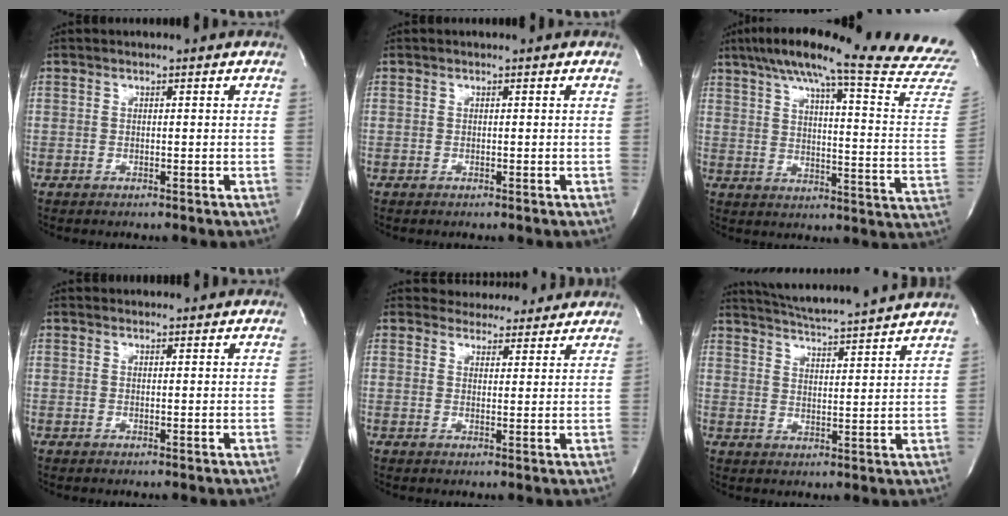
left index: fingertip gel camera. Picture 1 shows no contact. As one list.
[{"total": 0.0}, {"total": 29.3, "force": [26.0, -0.3, 13.6], "torque": [-0.196, -0.088, 0.317]}, {"total": 2.5, "force": [2.4, 0.7, 0.0], "torque": [-0.007, 0.011, 0.025]}, {"total": 7.0, "force": [6.5, 2.4, 0.6], "torque": [0.001, 0.000, 0.071]}, {"total": 15.3, "force": [14.3, -0.5, 5.4], "torque": [-0.103, -0.010, 0.197]}]